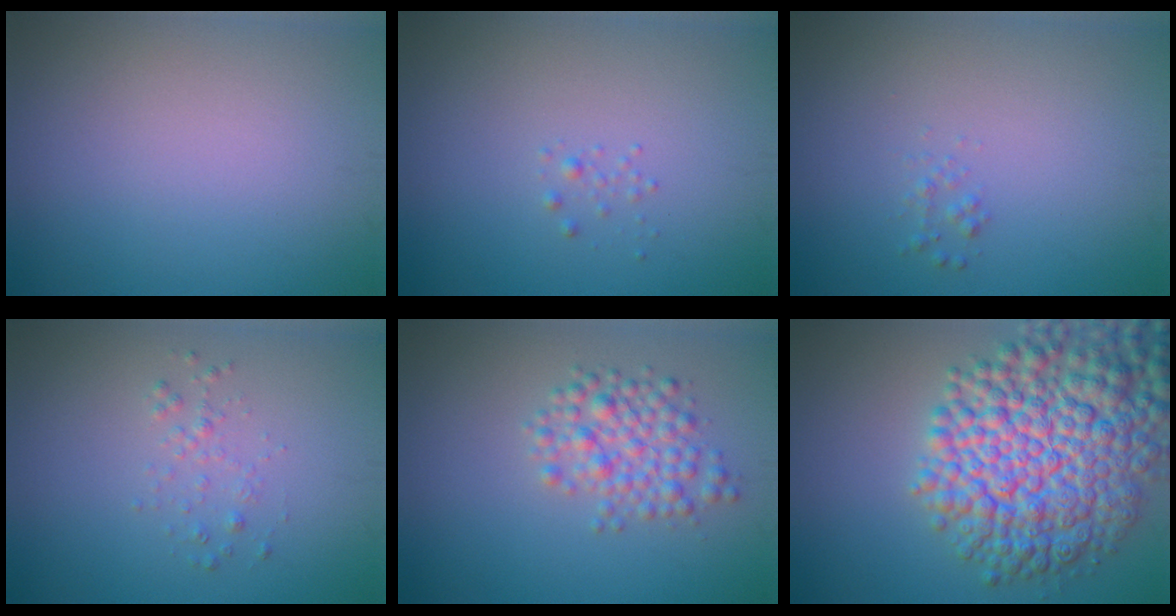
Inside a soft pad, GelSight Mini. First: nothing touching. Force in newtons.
{"total": 0.6, "press": 0.6, "slide": 0.0}
{"total": 0.7, "press": 0.7, "slide": 0.0}
{"total": 1.1, "press": 1.1, "slide": 0.1}
{"total": 3.3, "press": 3.3, "slide": 0.2}
{"total": 11.5, "press": 11.5, "slide": 0.4}